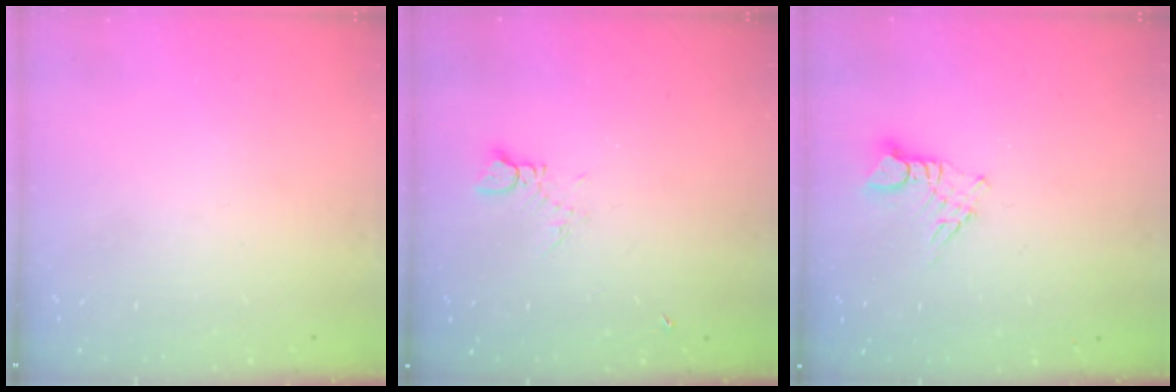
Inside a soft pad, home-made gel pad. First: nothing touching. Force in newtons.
{"total": 3.2, "press": 3.2, "slide": 0.4}
{"total": 3.8, "press": 3.8, "slide": 0.3}